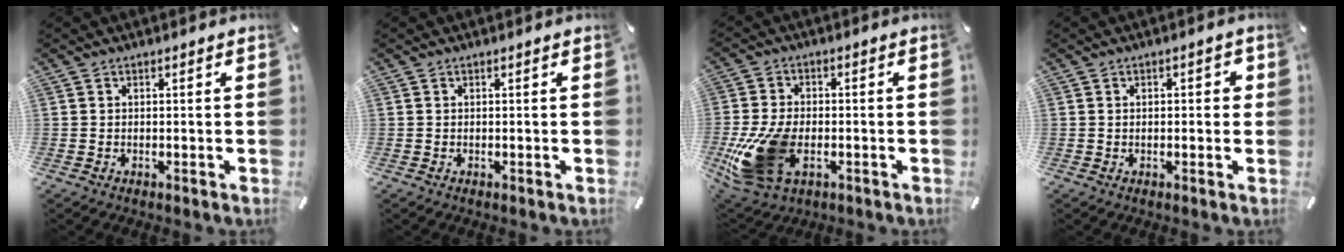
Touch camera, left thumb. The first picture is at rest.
{"total": 0.0}
{"total": 16.2, "force": [-4.4, 10.4, 11.7], "torque": [-0.251, 0.007, -0.070]}
{"total": 2.2, "force": [0.0, 1.1, 1.9], "torque": [-0.028, 0.004, -0.005]}